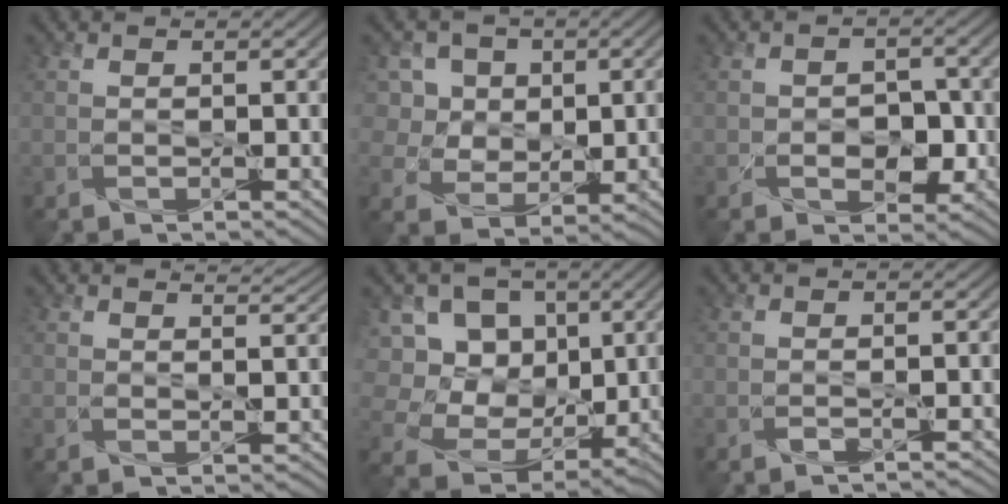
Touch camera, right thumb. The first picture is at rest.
{"total": 8.3, "force": [3.3, 6.7, 3.5], "torque": [-0.112, 0.002, 0.075]}
{"total": 3.8, "force": [-1.1, 2.8, 2.3], "torque": [-0.034, -0.006, -0.018]}
{"total": 2.0, "force": [1.8, 0.5, 0.9], "torque": [-0.015, -0.005, 0.026]}
{"total": 11.0, "force": [1.5, 9.2, 5.8], "torque": [-0.167, 0.023, 0.019]}
{"total": 1.0, "force": [-0.8, 0.1, 0.6], "torque": [-0.011, -0.001, -0.017]}